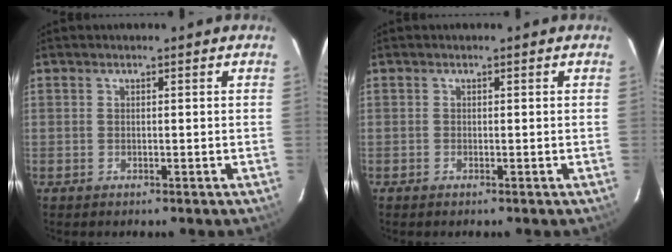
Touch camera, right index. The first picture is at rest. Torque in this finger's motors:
{"motor_torque": [-0.31, 0.00, -0.02, 0.00]}